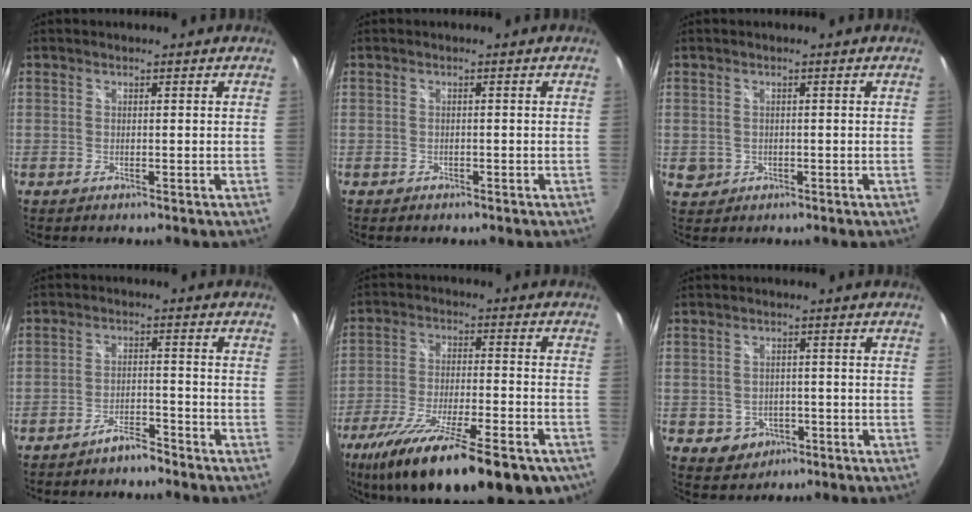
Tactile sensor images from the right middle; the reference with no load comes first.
{"total": 1.1, "force": [-0.8, 0.8, 0.2], "torque": [-0.008, -0.002, -0.011]}
{"total": 2.3, "force": [-0.2, 2.2, 0.6], "torque": [-0.012, -0.001, 0.001]}
{"total": 4.2, "force": [-3.9, 0.8, 1.4], "torque": [-0.042, 0.006, -0.062]}
{"total": 26.2, "force": [-18.5, 7.2, 17.1], "torque": [-0.305, -0.067, -0.278]}
{"total": 4.8, "force": [-1.8, 4.3, 1.2], "torque": [-0.036, 0.005, -0.016]}